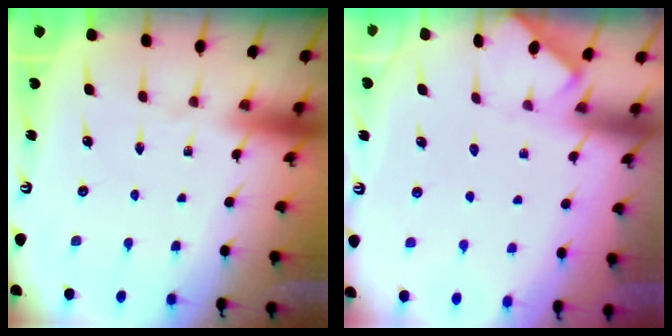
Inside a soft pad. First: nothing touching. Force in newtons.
{"total": 1.9, "press": 1.9, "slide": 0.3}